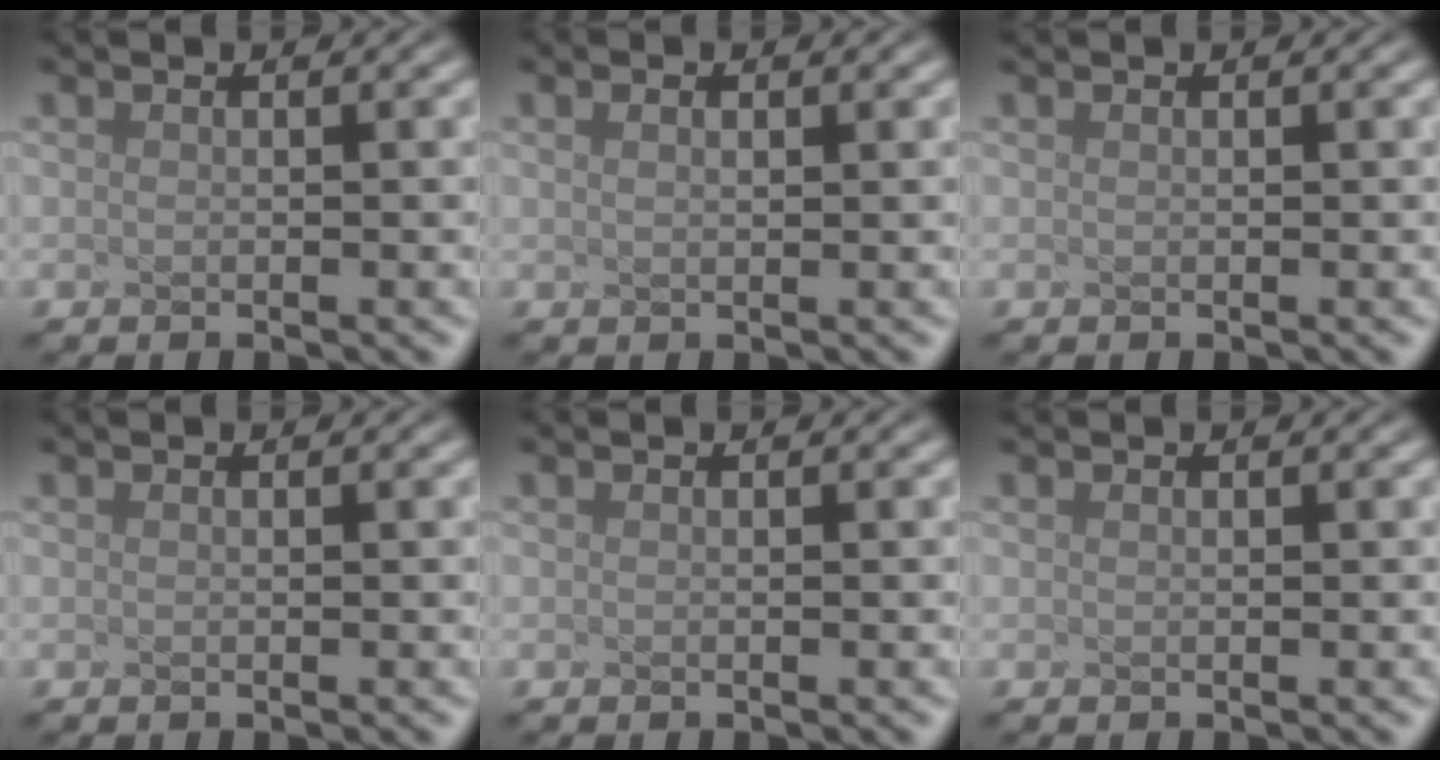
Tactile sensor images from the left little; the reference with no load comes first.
{"total": 0.0}
{"total": 0.0}
{"total": 0.0}
{"total": 0.0}
{"total": 0.0}